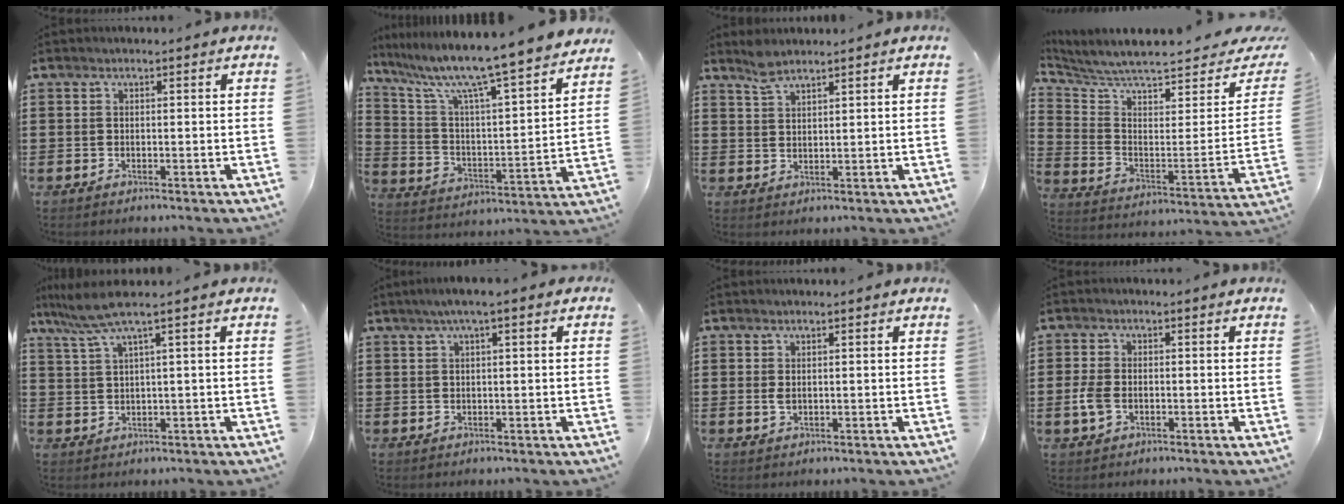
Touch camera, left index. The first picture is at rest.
{"total": 9.9, "force": [8.5, -0.5, 5.1], "torque": [-0.134, -0.069, 0.134]}
{"total": 3.0, "force": [2.6, 0.8, 1.4], "torque": [-0.033, 0.001, 0.049]}
{"total": 6.1, "force": [5.4, 0.4, 2.8], "torque": [-0.084, -0.058, 0.089]}
{"total": 4.7, "force": [2.4, -0.2, 4.1], "torque": [-0.093, -0.007, 0.038]}
{"total": 2.4, "force": [0.8, 0.2, 2.3], "torque": [-0.043, 0.002, 0.013]}
{"total": 1.2, "force": [0.2, 0.6, 1.0], "torque": [-0.029, 0.002, -0.001]}
{"total": 3.5, "force": [-0.8, 2.2, 2.6], "torque": [-0.078, -0.007, -0.023]}